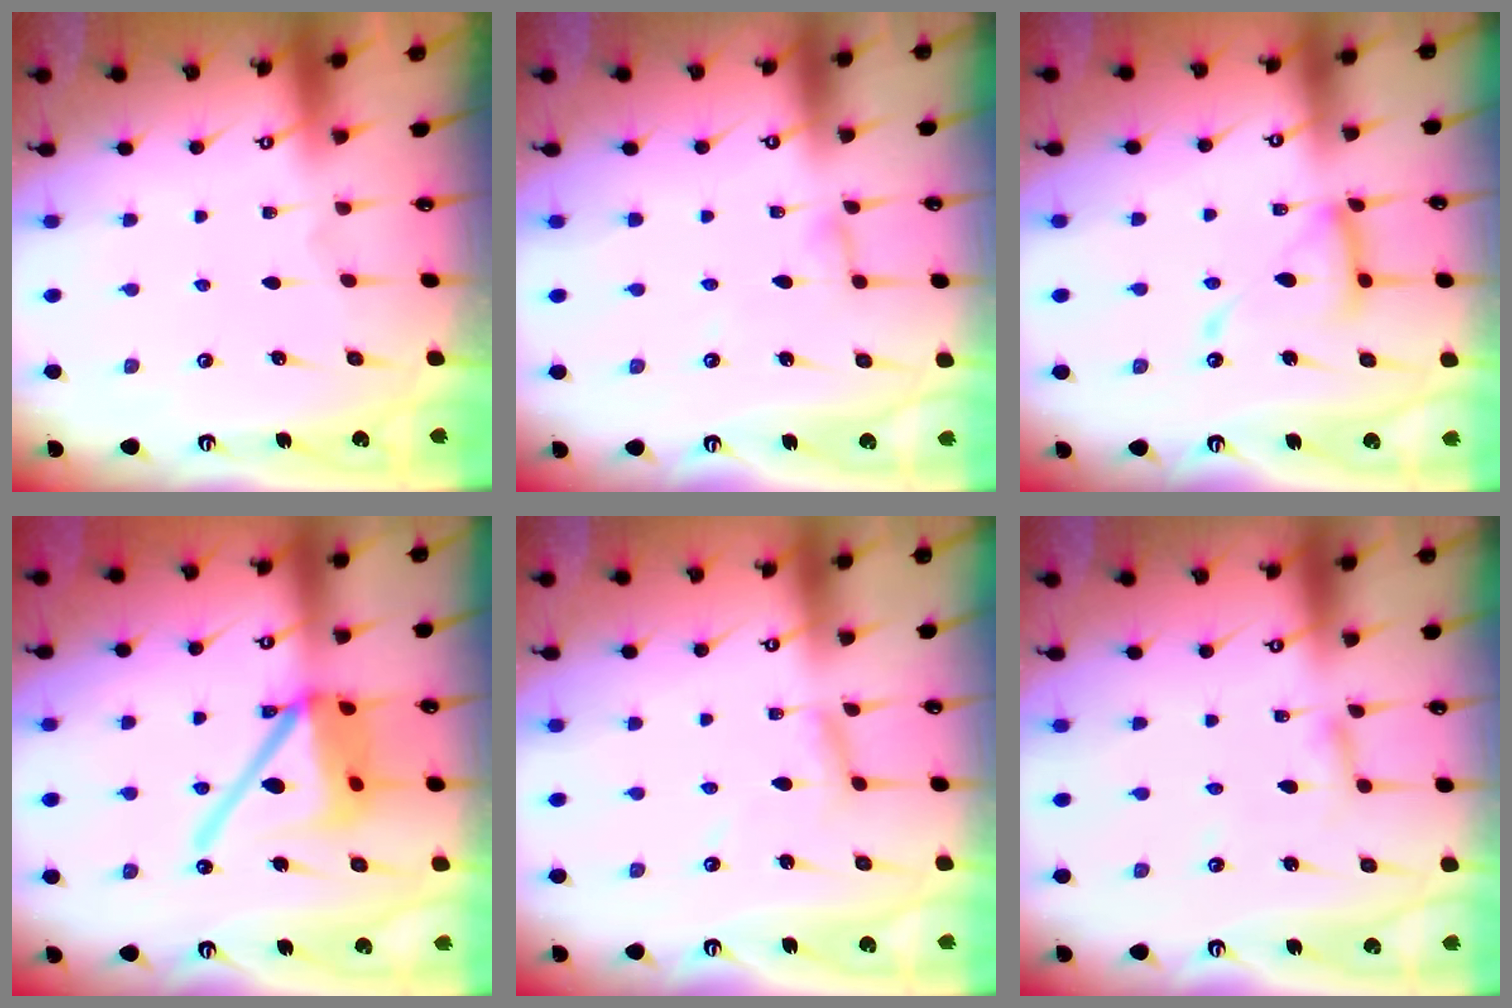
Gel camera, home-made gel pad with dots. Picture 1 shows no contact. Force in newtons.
{"total": 2.8, "press": 2.7, "slide": 0.3}
{"total": 13.8, "press": 13.7, "slide": 1.4}
{"total": 16.7, "press": 16.6, "slide": 2.0}
{"total": 5.2, "press": 5.2, "slide": 0.3}
{"total": 2.8, "press": 2.8, "slide": 0.3}